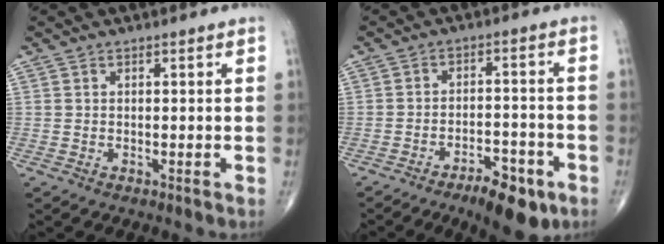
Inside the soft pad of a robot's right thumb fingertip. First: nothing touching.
{"total": 9.3, "force": [-5.6, 3.4, 6.6], "torque": [-0.091, 0.030, -0.083]}